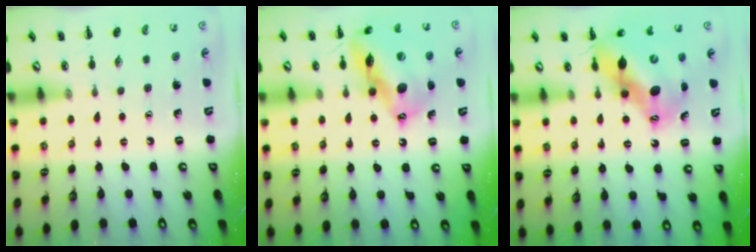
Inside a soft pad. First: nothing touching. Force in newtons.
{"total": 17.8, "press": 17.2, "slide": 4.6}
{"total": 14.1, "press": 13.6, "slide": 3.8}